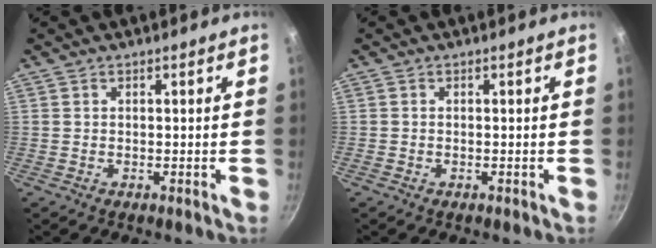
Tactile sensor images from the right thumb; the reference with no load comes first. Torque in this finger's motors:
{"motor_torque": [-0.65, 0.01, -0.09, 0.38, 0.07]}